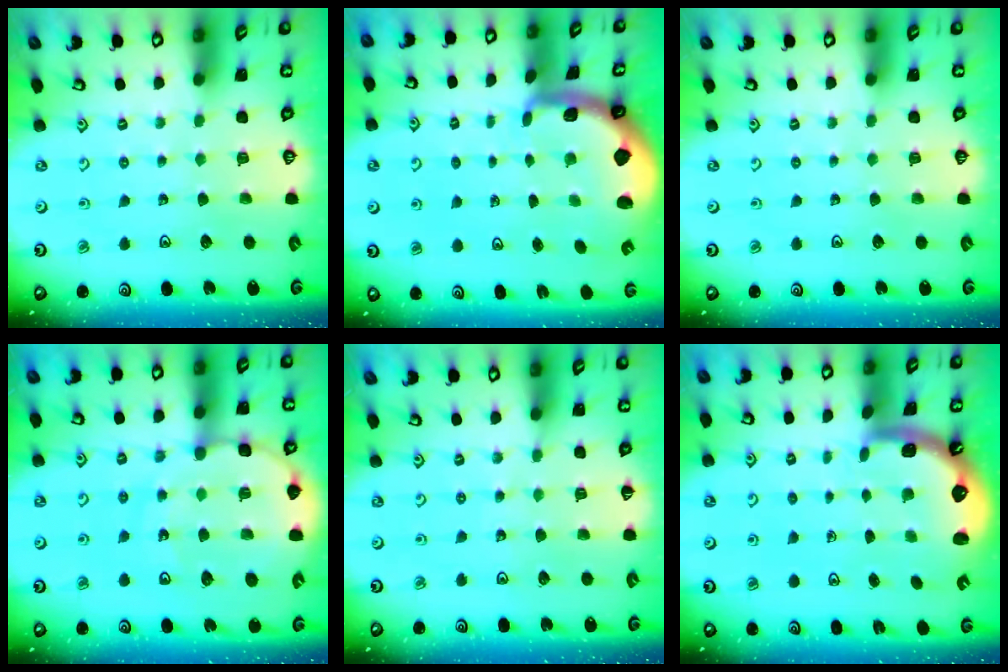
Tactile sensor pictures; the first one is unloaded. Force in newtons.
{"total": 1.8, "press": 1.7, "slide": 0.4}
{"total": 0.0}
{"total": 12.5, "press": 12.0, "slide": 3.3}
{"total": 4.9, "press": 4.9, "slide": 0.6}
{"total": 1.5, "press": 1.4, "slide": 0.6}